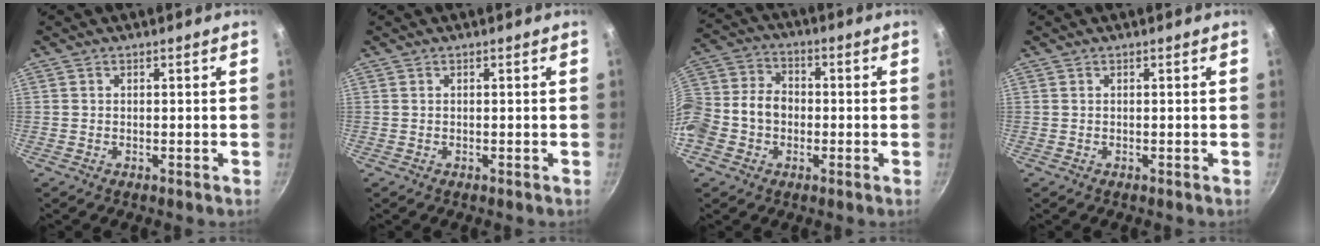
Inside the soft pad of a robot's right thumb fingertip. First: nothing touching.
{"total": 0.0}
{"total": 14.7, "force": [-2.8, 11.6, 8.6], "torque": [-0.166, 0.046, -0.066]}
{"total": 0.0}